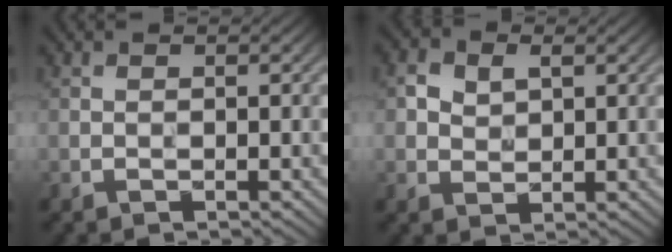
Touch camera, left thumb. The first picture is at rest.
{"total": 3.2, "force": [1.1, 2.2, 1.9], "torque": [-0.043, 0.000, 0.021]}